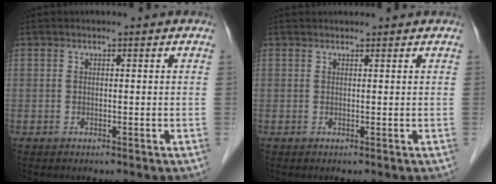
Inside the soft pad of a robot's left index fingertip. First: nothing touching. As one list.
[{"total": 2.4, "force": [2.3, 0.2, 0.4], "torque": [-0.007, 0.025, 0.032]}]